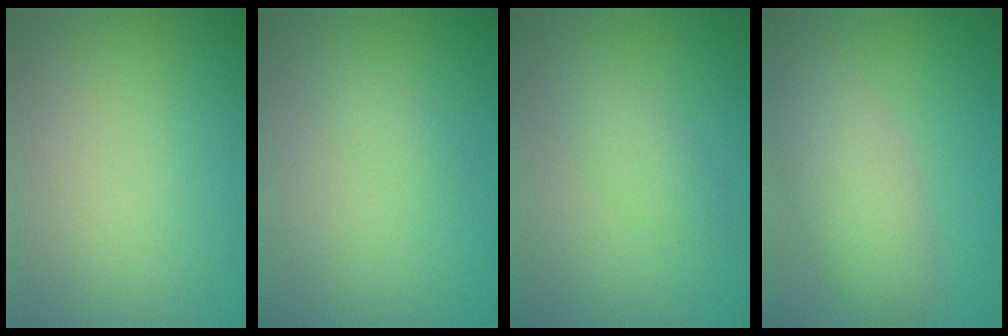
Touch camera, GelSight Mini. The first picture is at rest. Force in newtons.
{"total": 0.9, "press": 0.9, "slide": 0.1}
{"total": 1.8, "press": 1.8, "slide": 0.2}
{"total": 4.5, "press": 4.5, "slide": 0.1}